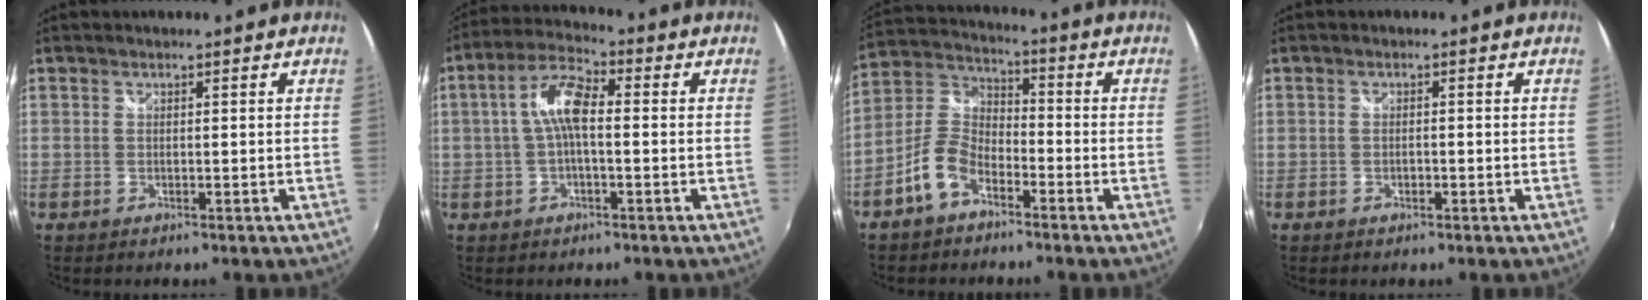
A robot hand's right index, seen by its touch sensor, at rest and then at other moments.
{"total": 7.5, "force": [0.0, 2.6, 7.0], "torque": [-0.146, 0.022, -0.003]}
{"total": 8.5, "force": [-5.1, 4.5, 5.1], "torque": [-0.121, 0.018, -0.102]}
{"total": 1.0, "force": [-0.6, 0.5, 0.7], "torque": [-0.013, 0.001, -0.011]}